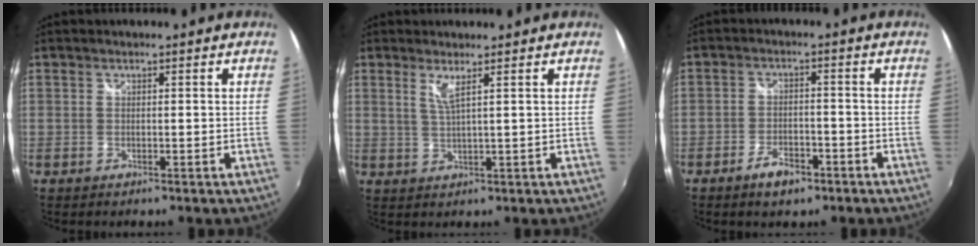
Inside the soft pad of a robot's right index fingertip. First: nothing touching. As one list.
[{"total": 2.6, "force": [1.5, -0.3, 2.1], "torque": [-0.043, -0.008, 0.027]}, {"total": 5.3, "force": [-3.6, 2.5, 3.1], "torque": [-0.072, -0.001, -0.059]}]